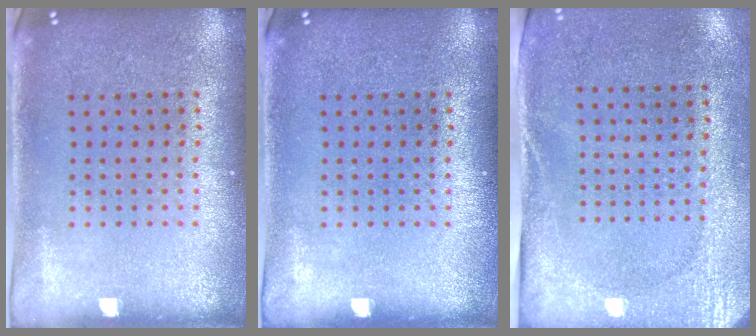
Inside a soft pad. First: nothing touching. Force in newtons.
{"total": 0.0}
{"total": 2.7, "press": 2.2, "slide": 1.6}